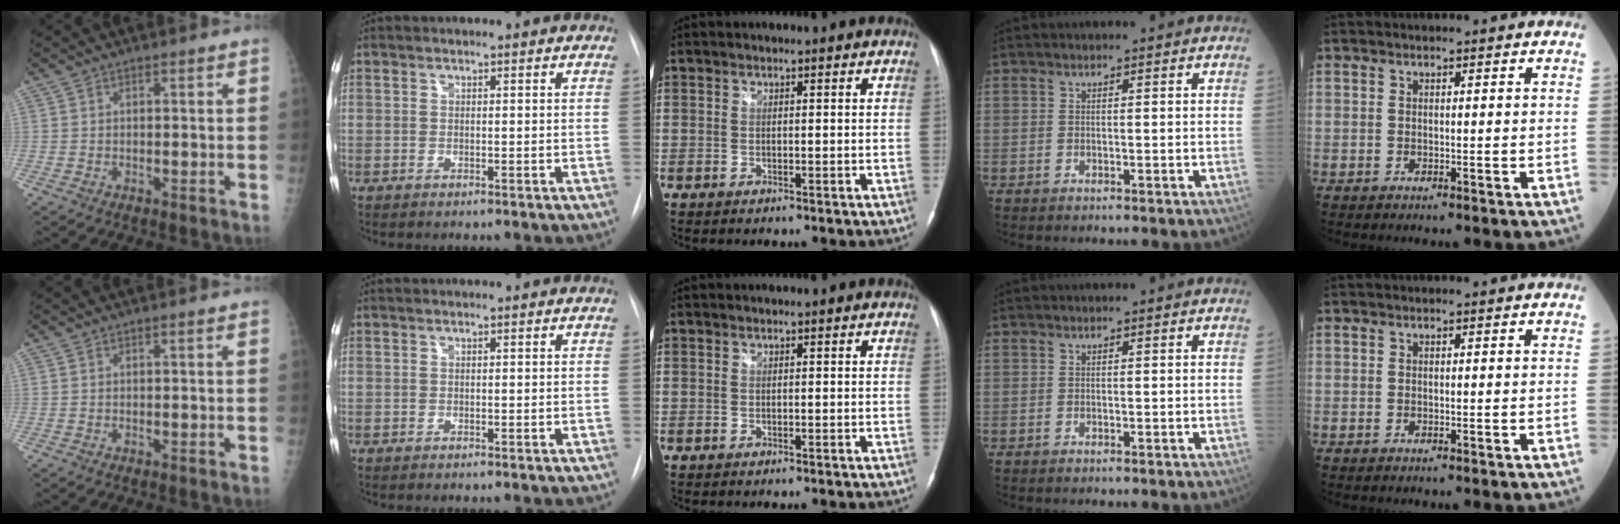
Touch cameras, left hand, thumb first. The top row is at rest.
{}